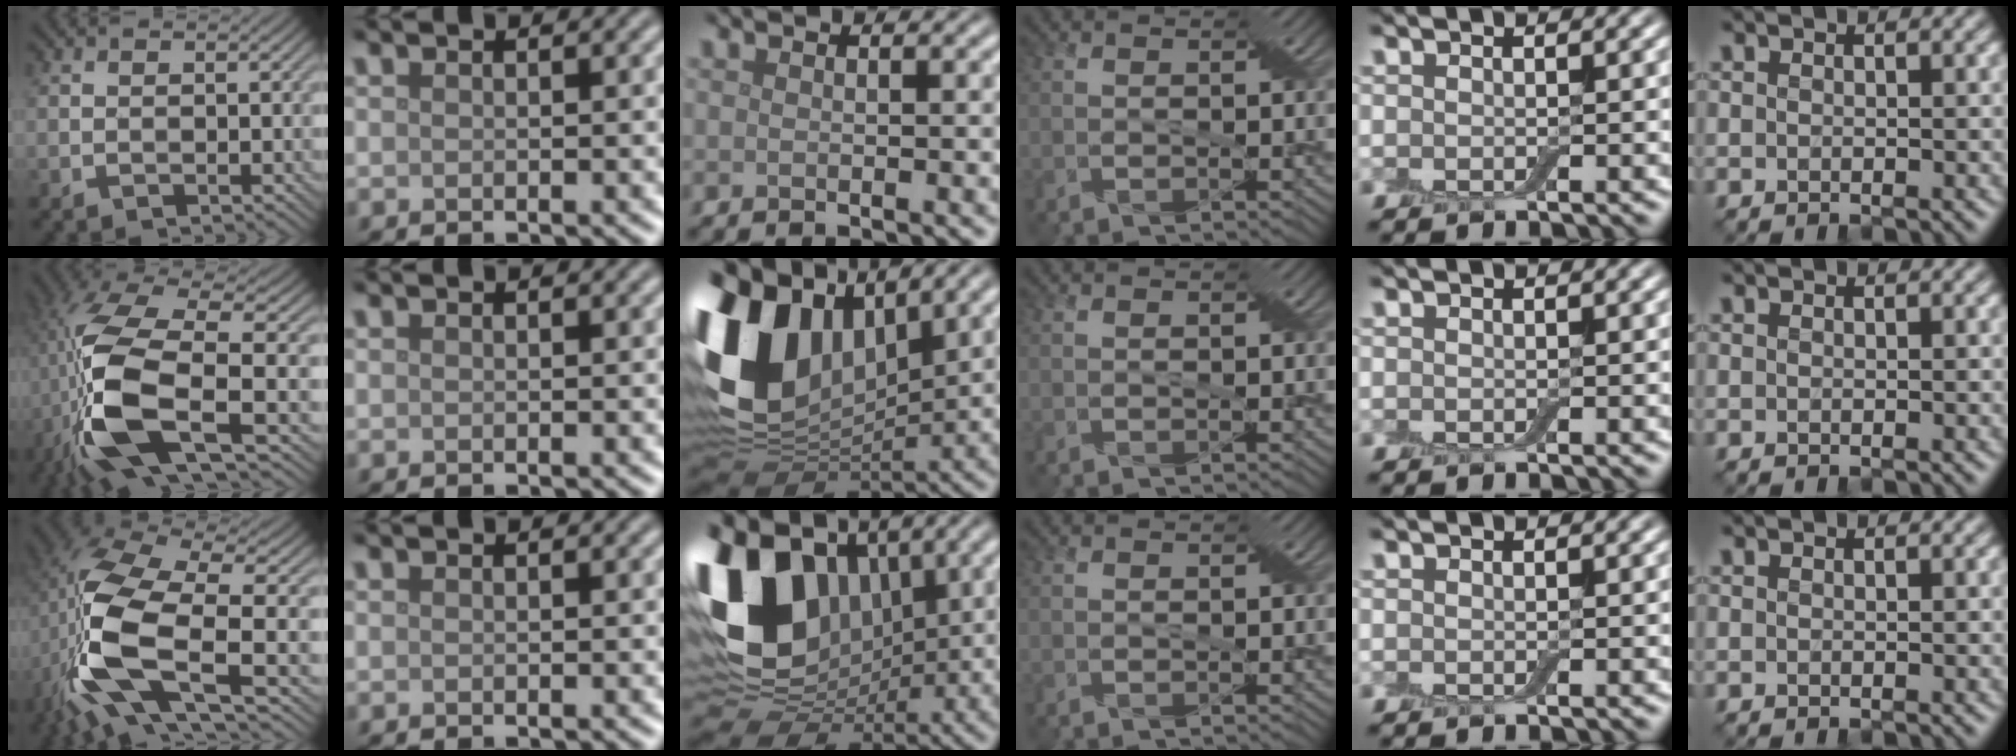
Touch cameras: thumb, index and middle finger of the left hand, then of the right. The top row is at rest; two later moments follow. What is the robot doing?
{"motion": "cut", "object": "cling film"}